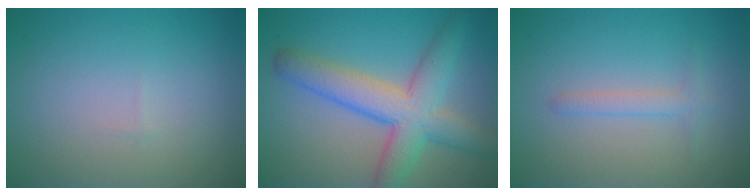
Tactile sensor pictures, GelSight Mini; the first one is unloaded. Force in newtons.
{"total": 6.9, "press": 6.9, "slide": 0.2}
{"total": 1.4, "press": 1.4, "slide": 0.1}